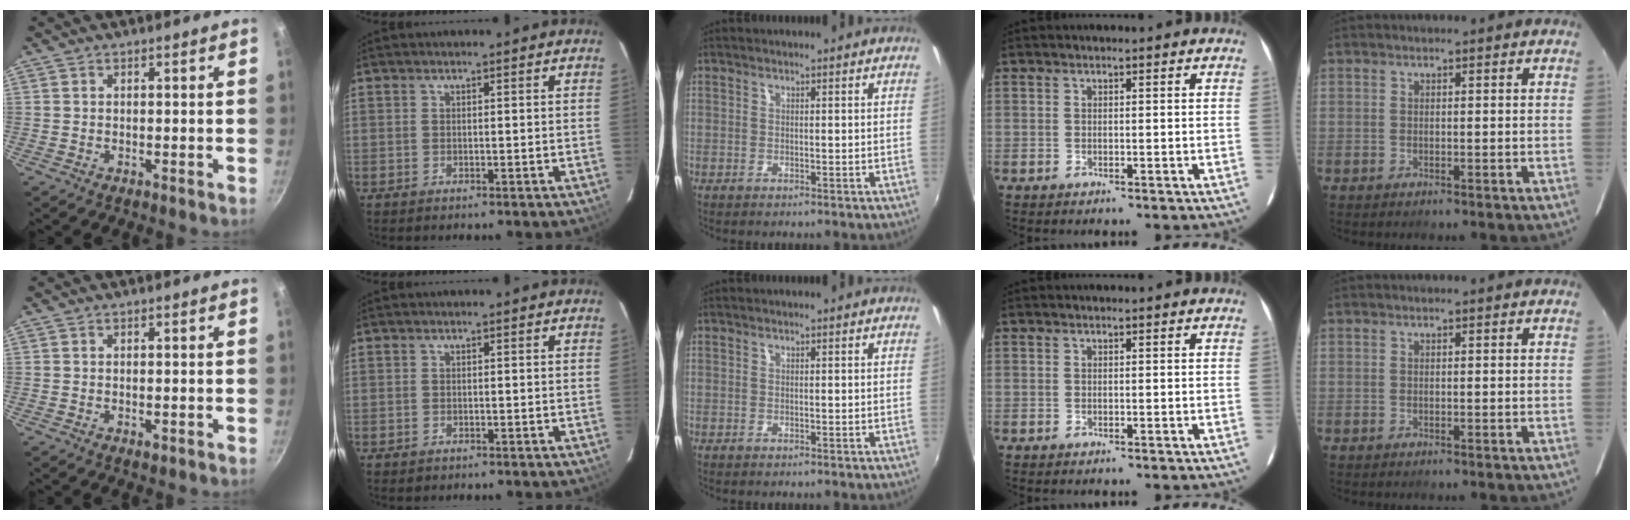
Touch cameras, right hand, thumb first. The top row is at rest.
{"thumb": {"total": 1.0, "force": [-0.4, 0.5, 0.9], "torque": [-0.014, -0.002, -0.004]}, "index": {"total": 0.7, "force": [-0.4, 0.5, 0.1], "torque": [-0.001, 0.001, -0.005]}}